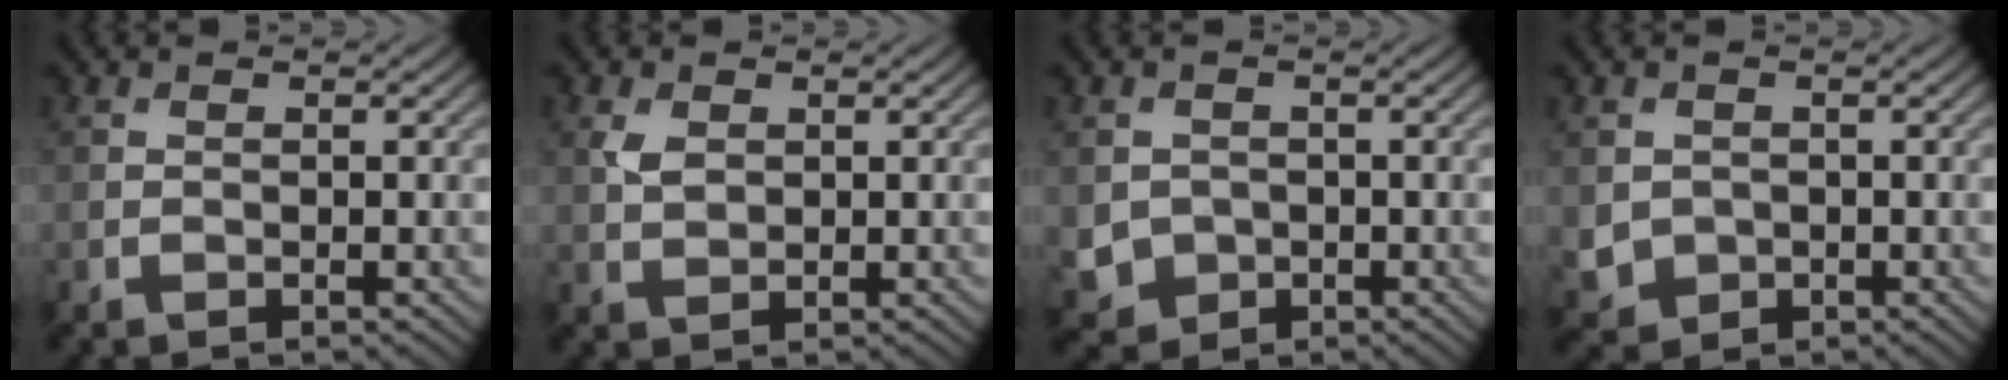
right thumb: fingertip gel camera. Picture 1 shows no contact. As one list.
[{"total": 2.2, "force": [0.7, 1.5, 1.5], "torque": [-0.039, 0.000, 0.016]}, {"total": 3.2, "force": [-0.6, 3.0, 1.0], "torque": [-0.031, -0.014, -0.010]}, {"total": 2.6, "force": [-0.1, 2.5, 0.8], "torque": [-0.029, -0.013, 0.002]}]